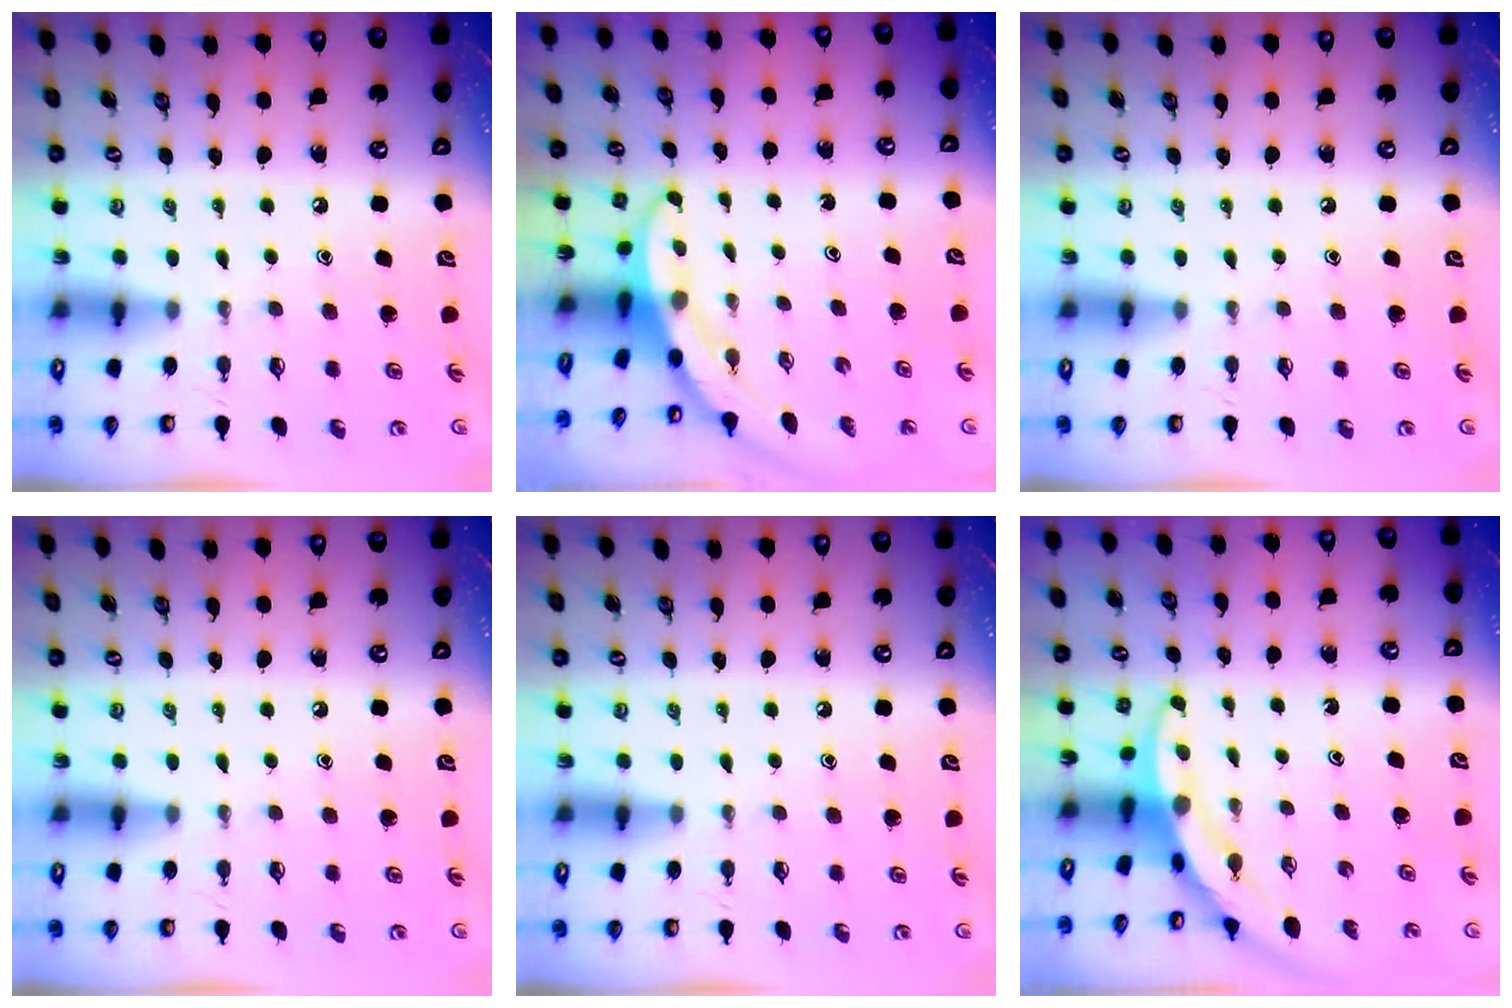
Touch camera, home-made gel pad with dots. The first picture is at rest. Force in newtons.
{"total": 3.1, "press": 3.1, "slide": 0.1}
{"total": 0.0}
{"total": 0.0}
{"total": 0.0}
{"total": 3.4, "press": 3.4, "slide": 0.2}